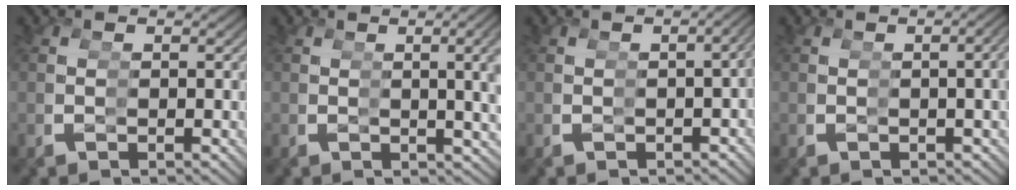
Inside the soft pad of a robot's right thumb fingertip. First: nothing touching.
{"total": 4.3, "force": [0.5, 0.8, 4.2], "torque": [-0.045, 0.010, 0.010]}
{"total": 2.6, "force": [-0.4, 1.1, 2.4], "torque": [-0.034, 0.006, -0.004]}
{"total": 2.5, "force": [0.0, 0.2, 2.5], "torque": [-0.026, 0.011, 0.000]}